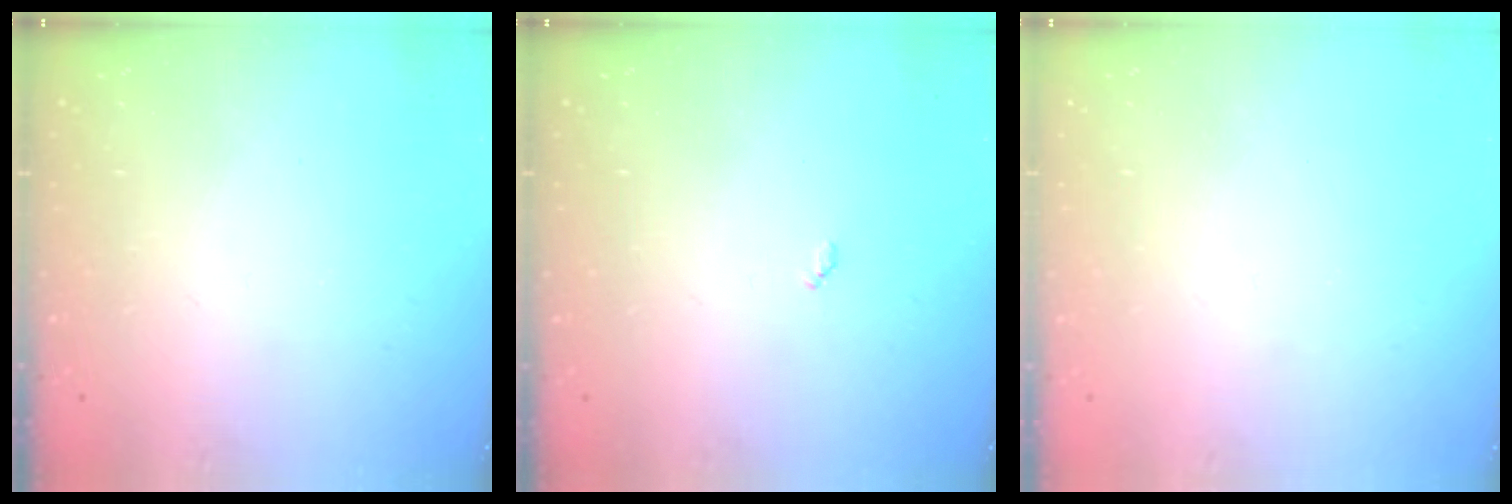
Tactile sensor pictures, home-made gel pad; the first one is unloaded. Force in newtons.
{"total": 3.1, "press": 3.1, "slide": 0.4}
{"total": 0.7, "press": 0.7, "slide": 0.1}